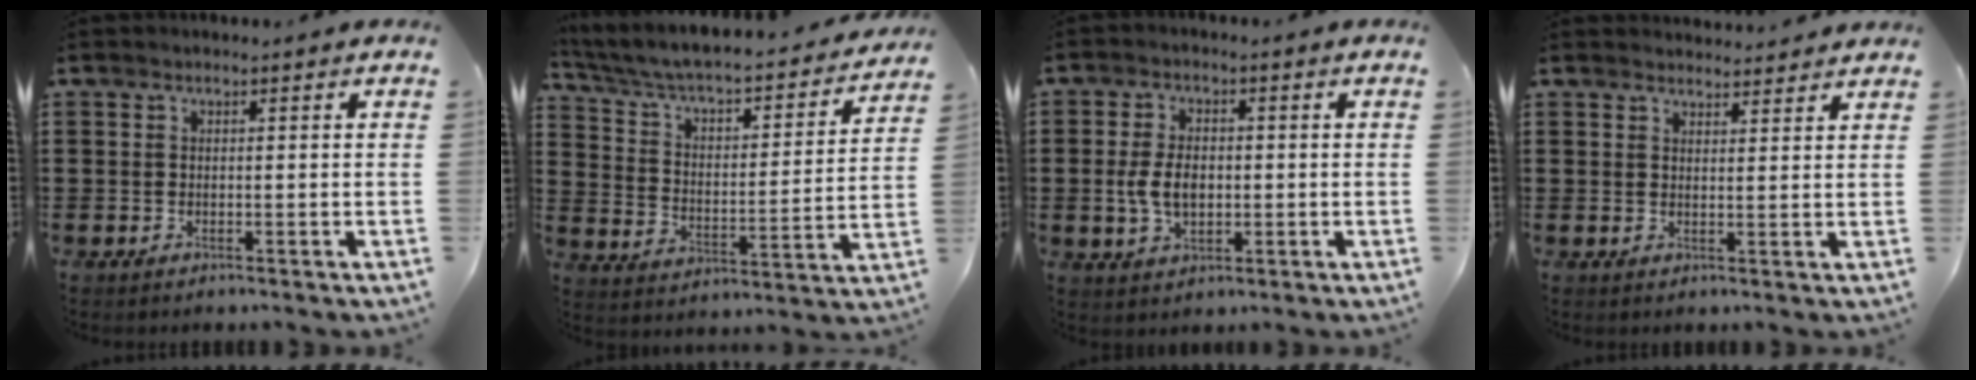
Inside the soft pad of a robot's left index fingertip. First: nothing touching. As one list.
[{"total": 4.0, "force": [3.2, 1.1, 2.2], "torque": [-0.061, -0.035, 0.043]}, {"total": 5.7, "force": [-0.3, 3.5, 4.6], "torque": [-0.094, 0.002, -0.012]}, {"total": 2.5, "force": [2.5, 0.1, 0.0], "torque": [0.001, -0.011, 0.047]}]